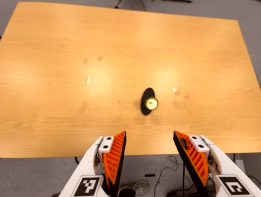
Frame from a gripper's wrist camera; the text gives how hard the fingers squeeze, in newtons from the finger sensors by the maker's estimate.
{"total": 0.0}